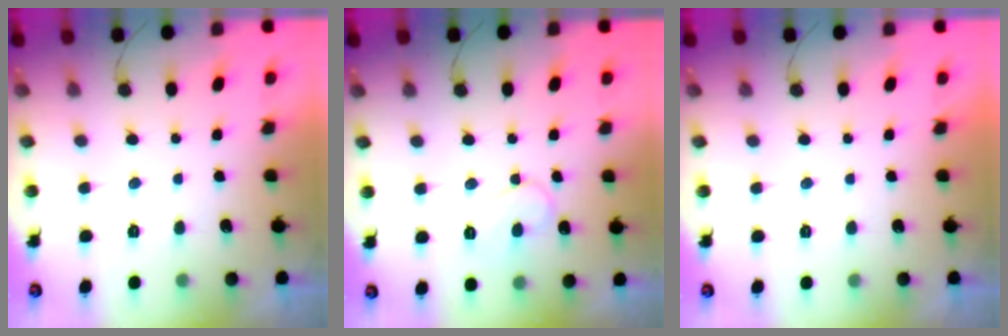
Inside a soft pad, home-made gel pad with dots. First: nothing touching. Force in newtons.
{"total": 8.6, "press": 8.5, "slide": 0.8}
{"total": 1.6, "press": 1.6, "slide": 0.0}